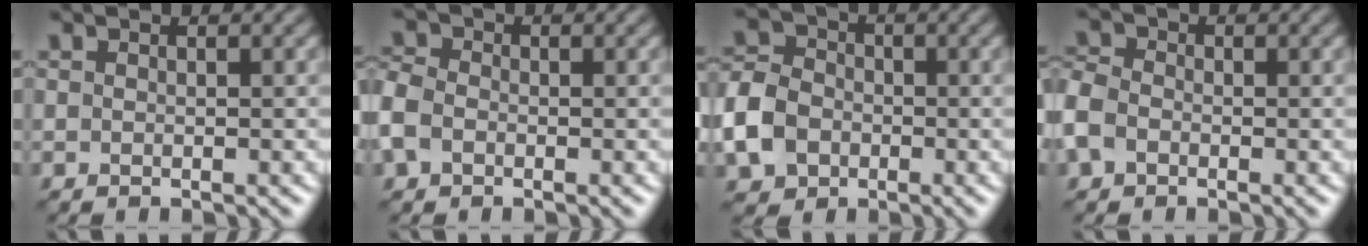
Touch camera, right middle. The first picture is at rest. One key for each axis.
{"total": 3.5, "fx": -1.0, "fy": 2.7, "fz": 2.0, "tx": -0.060, "ty": 0.005, "tz": -0.032}
{"total": 6.4, "fx": -2.1, "fy": 5.2, "fz": 3.2, "tx": -0.083, "ty": 0.000, "tz": -0.060}
{"total": 3.8, "fx": -1.2, "fy": 2.9, "fz": 2.1, "tx": -0.061, "ty": 0.005, "tz": -0.038}